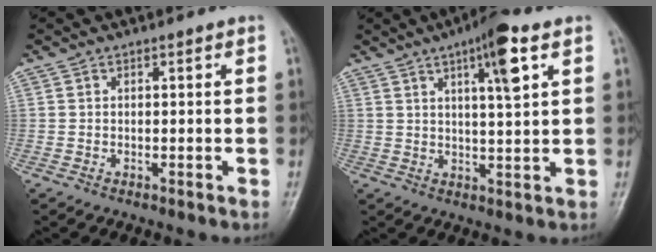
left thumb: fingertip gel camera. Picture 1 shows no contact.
{"total": 8.9, "force": [4.1, 1.5, 7.8], "torque": [-0.119, -0.012, 0.062]}